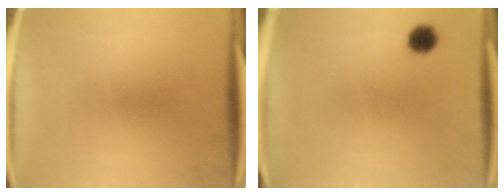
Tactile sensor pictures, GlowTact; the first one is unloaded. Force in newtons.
{"total": 3.4}